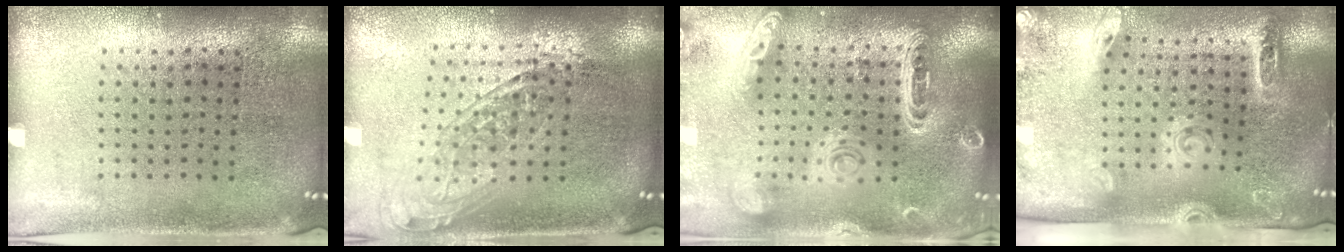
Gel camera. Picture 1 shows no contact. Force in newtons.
{"total": 1.7, "press": 1.3, "slide": 1.0}
{"total": 2.2, "press": 2.1, "slide": 0.7}
{"total": 2.7, "press": 2.0, "slide": 1.8}